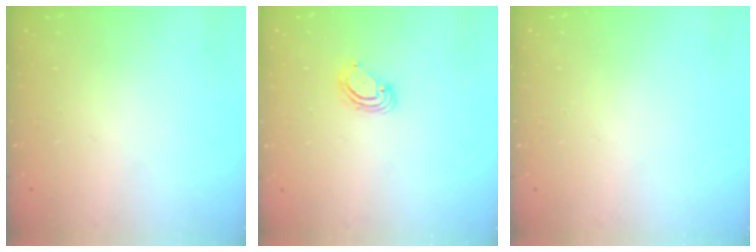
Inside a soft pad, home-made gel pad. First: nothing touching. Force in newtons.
{"total": 4.4, "press": 4.4, "slide": 0.4}
{"total": 0.0}